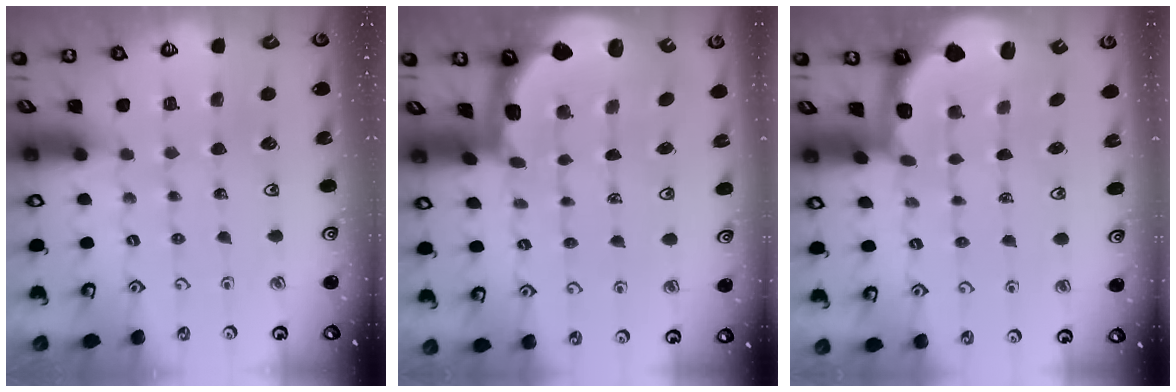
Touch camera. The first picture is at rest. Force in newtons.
{"total": 2.7, "press": 2.2, "slide": 1.5}
{"total": 1.7, "press": 1.3, "slide": 1.0}